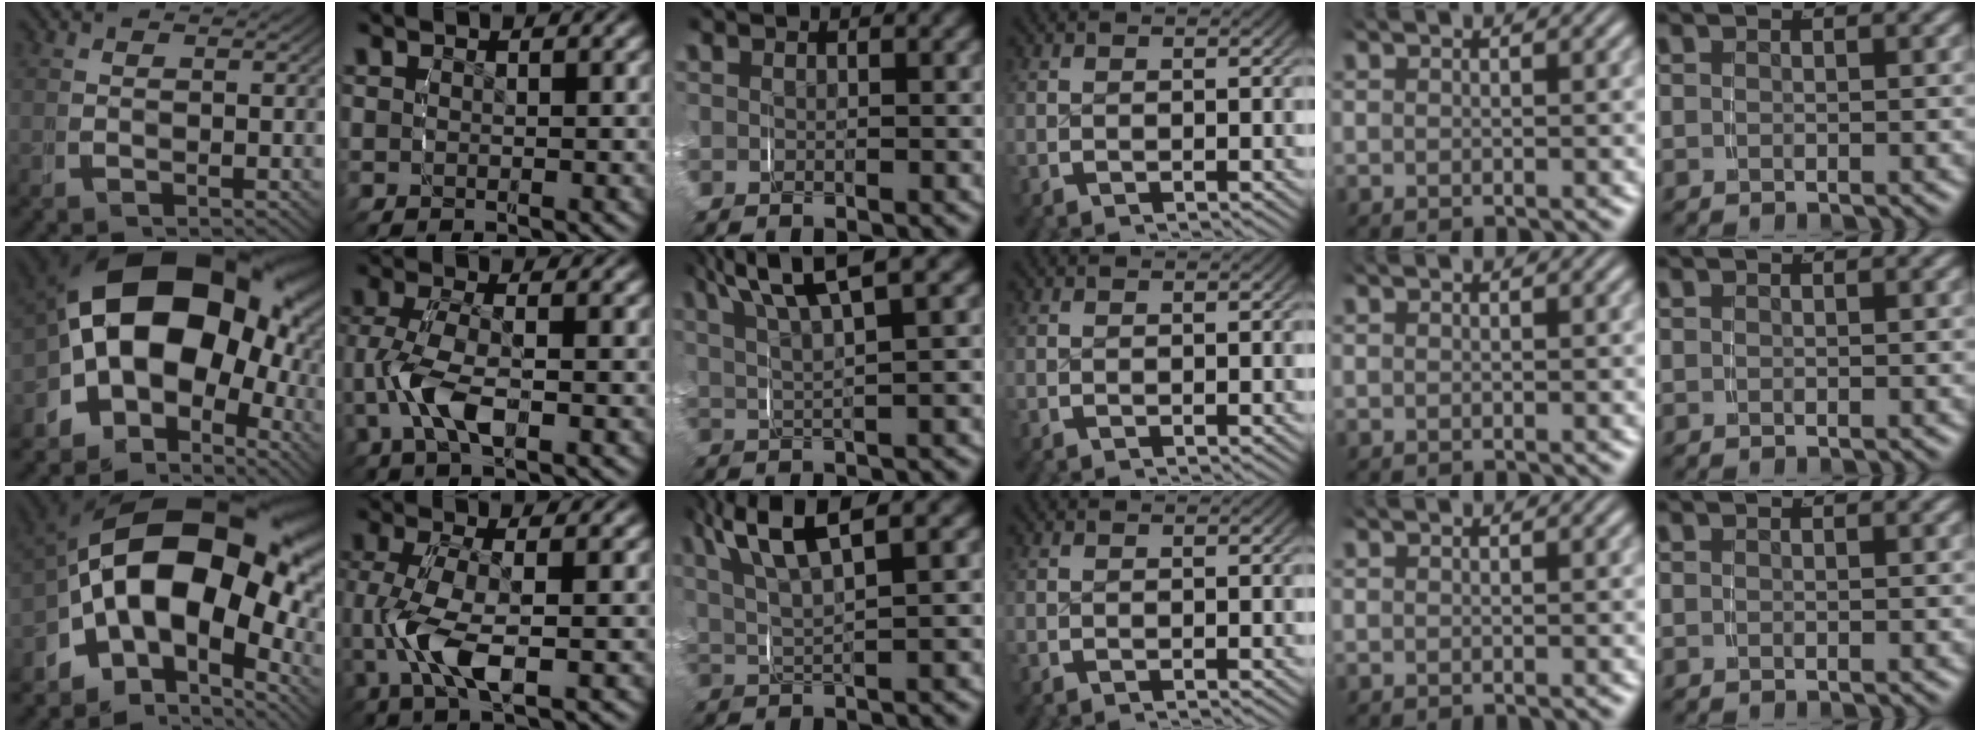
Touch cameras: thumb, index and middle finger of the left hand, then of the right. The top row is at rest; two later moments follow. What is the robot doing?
{"motion": "grasp_and_lifting", "object": "paper plate"}